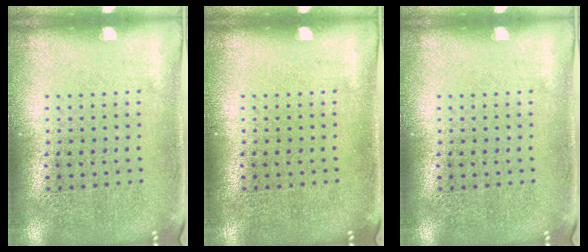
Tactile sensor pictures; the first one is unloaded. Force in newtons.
{"total": 0.0}
{"total": 0.0}